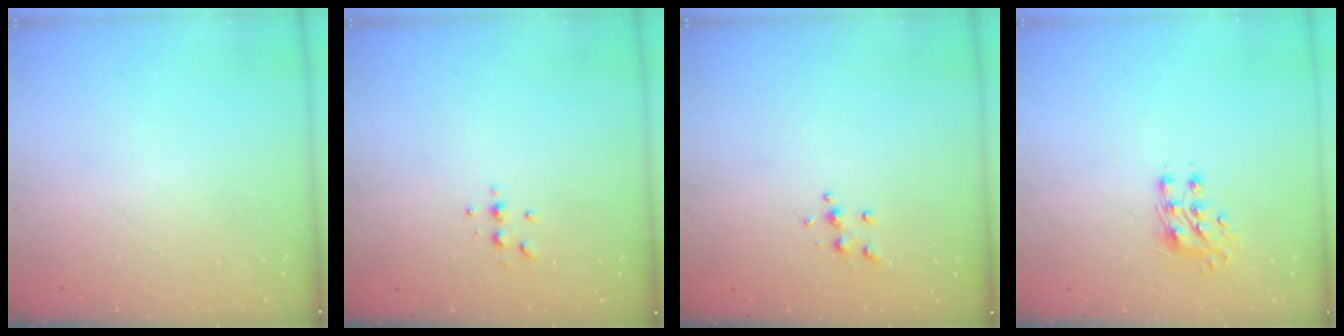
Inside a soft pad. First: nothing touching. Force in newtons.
{"total": 3.1, "press": 3.1, "slide": 0.5}
{"total": 4.7, "press": 4.6, "slide": 0.5}
{"total": 7.8, "press": 7.7, "slide": 0.8}